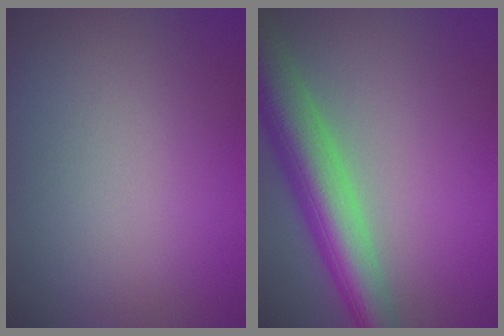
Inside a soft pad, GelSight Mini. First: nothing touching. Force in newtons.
{"total": 8.1, "press": 8.1, "slide": 0.6}